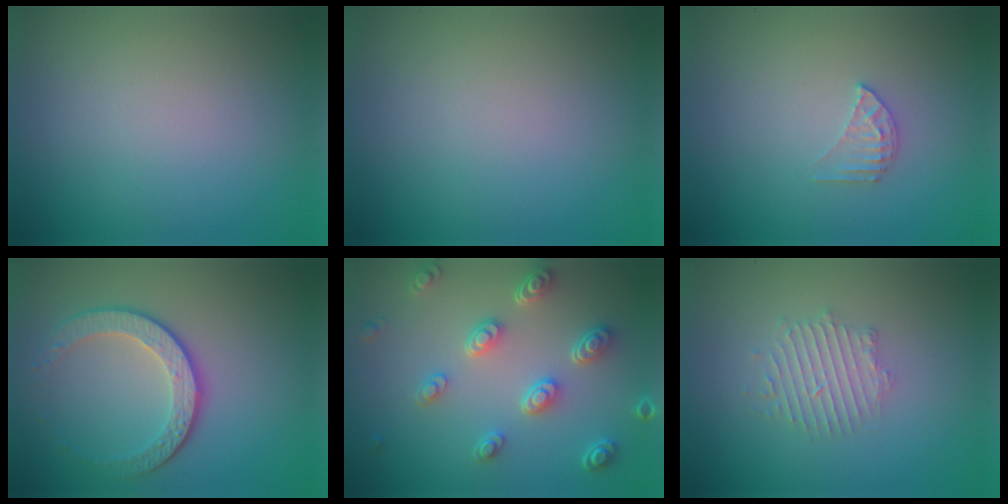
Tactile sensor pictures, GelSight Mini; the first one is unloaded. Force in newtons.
{"total": 0.0}
{"total": 1.5, "press": 1.5, "slide": 0.2}
{"total": 4.0, "press": 3.1, "slide": 2.5}
{"total": 4.6, "press": 3.6, "slide": 2.8}
{"total": 2.4, "press": 2.4, "slide": 0.3}